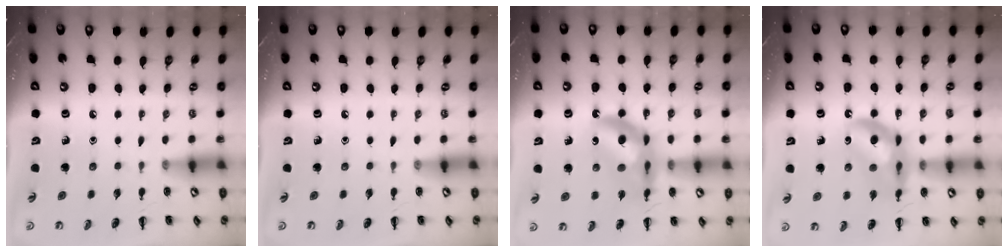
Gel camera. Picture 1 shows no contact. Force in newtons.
{"total": 0.0}
{"total": 13.2, "press": 12.6, "slide": 4.2}
{"total": 12.9, "press": 12.4, "slide": 3.4}